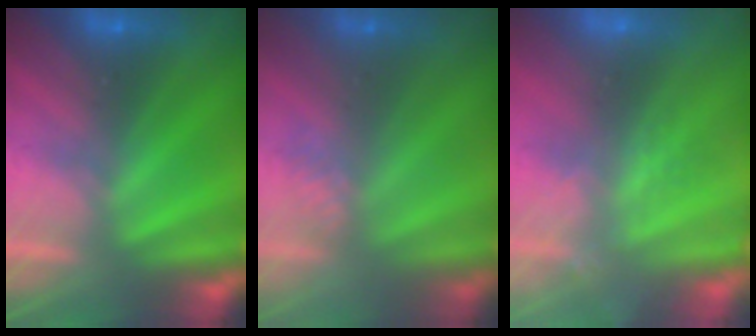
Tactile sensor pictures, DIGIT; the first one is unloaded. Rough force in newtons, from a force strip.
{"total": 2.7}
{"total": 2.2}